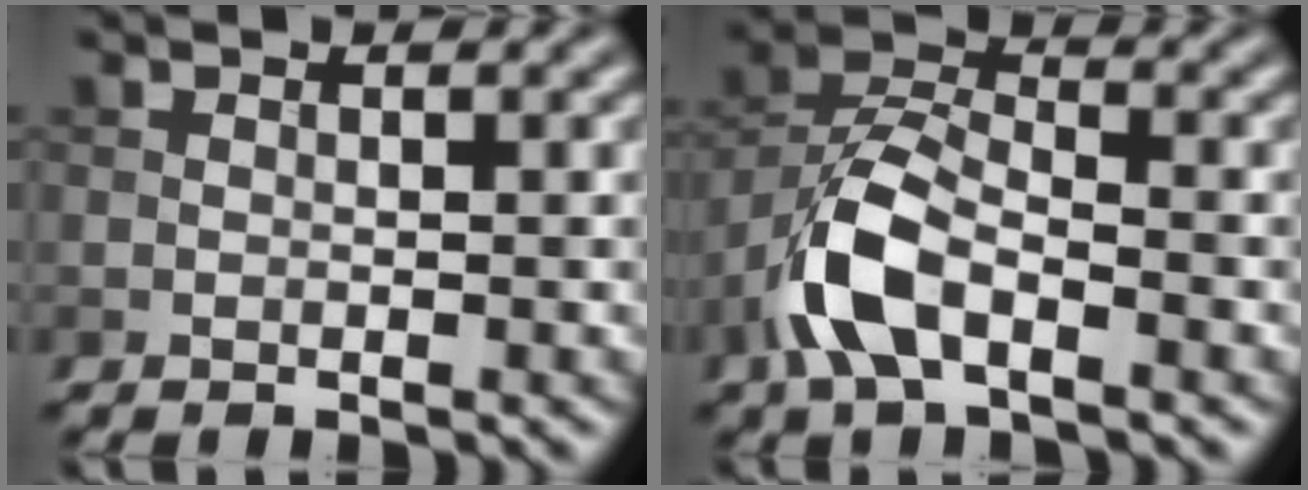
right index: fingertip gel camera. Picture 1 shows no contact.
{"total": 6.5, "force": [-3.1, 3.0, 4.8], "torque": [-0.097, 0.006, -0.070]}